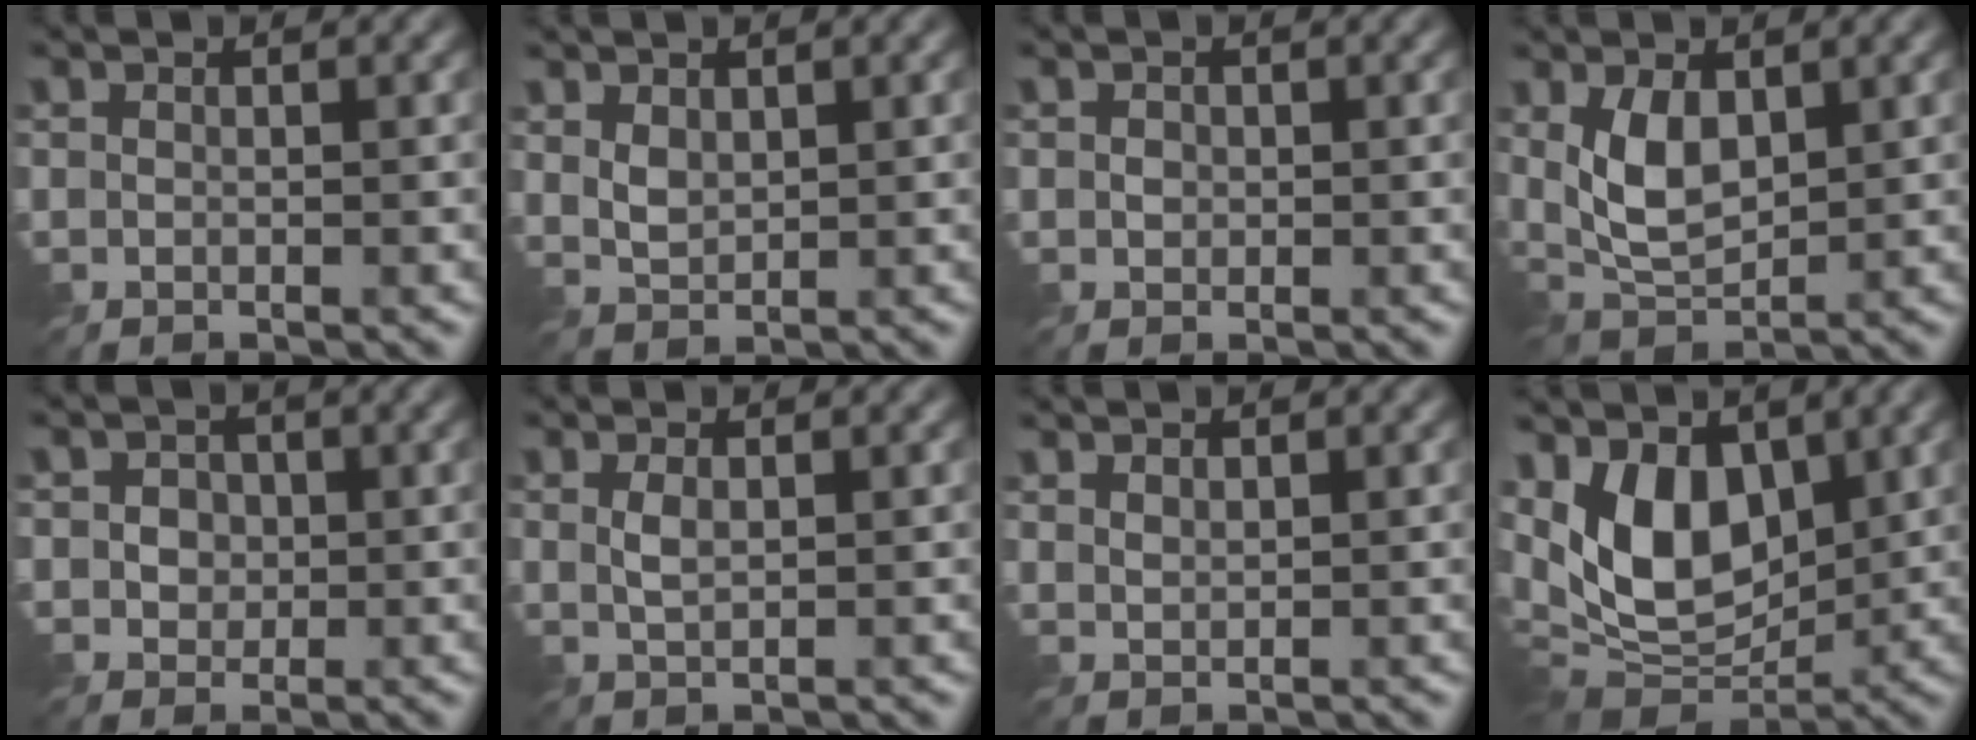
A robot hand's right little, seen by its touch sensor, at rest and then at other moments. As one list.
[{"total": 1.8, "force": [0.8, 1.1, 1.1], "torque": [-0.030, -0.003, 0.019]}, {"total": 0.8, "force": [0.0, 0.8, 0.3], "torque": [-0.007, -0.001, 0.001]}, {"total": 4.5, "force": [1.0, 2.3, 3.7], "torque": [-0.084, -0.005, 0.024]}, {"total": 2.7, "force": [0.4, 2.4, 1.3], "torque": [-0.021, 0.005, 0.000]}, {"total": 1.2, "force": [0.3, 0.4, 1.1], "torque": [-0.030, -0.002, 0.007]}, {"total": 1.1, "force": [0.9, 0.3, 0.4], "torque": [-0.015, 0.000, 0.021]}, {"total": 8.5, "force": [2.1, 5.0, 6.5], "torque": [-0.130, -0.012, 0.028]}]